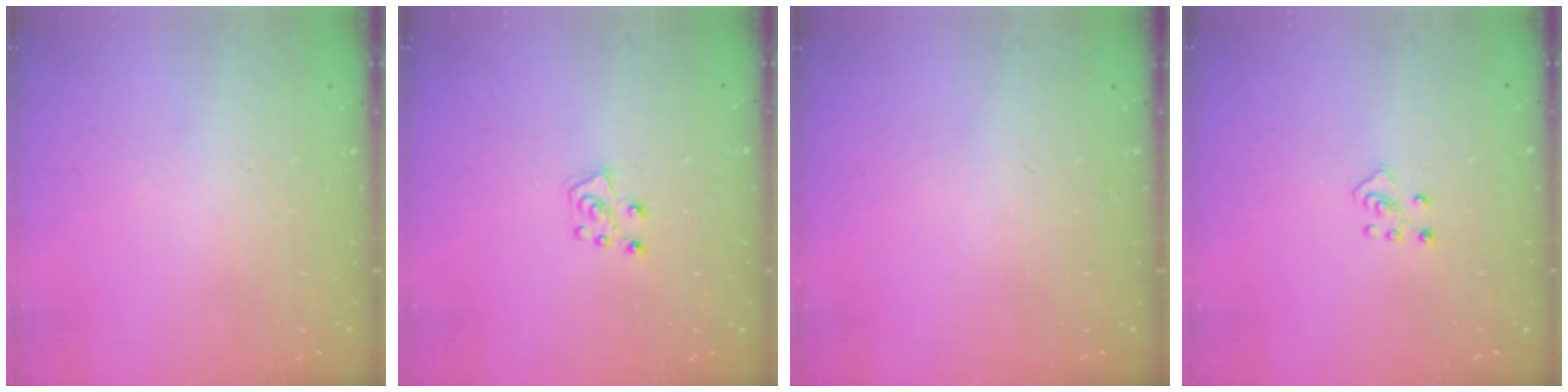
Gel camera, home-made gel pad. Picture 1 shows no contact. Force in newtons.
{"total": 5.0, "press": 4.9, "slide": 0.4}
{"total": 0.0}
{"total": 4.6, "press": 4.6, "slide": 0.3}